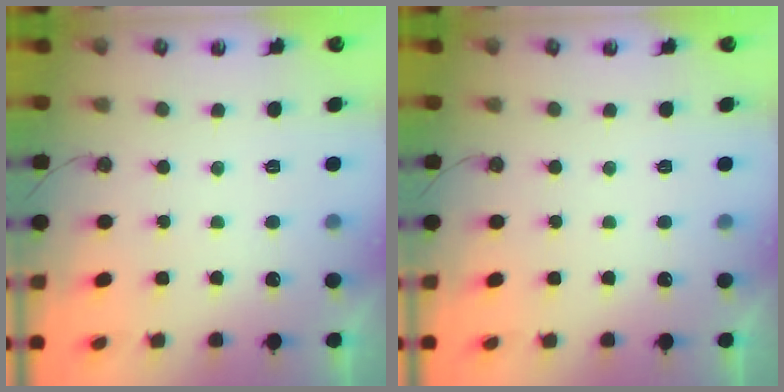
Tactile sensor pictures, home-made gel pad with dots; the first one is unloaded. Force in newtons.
{"total": 0.0}